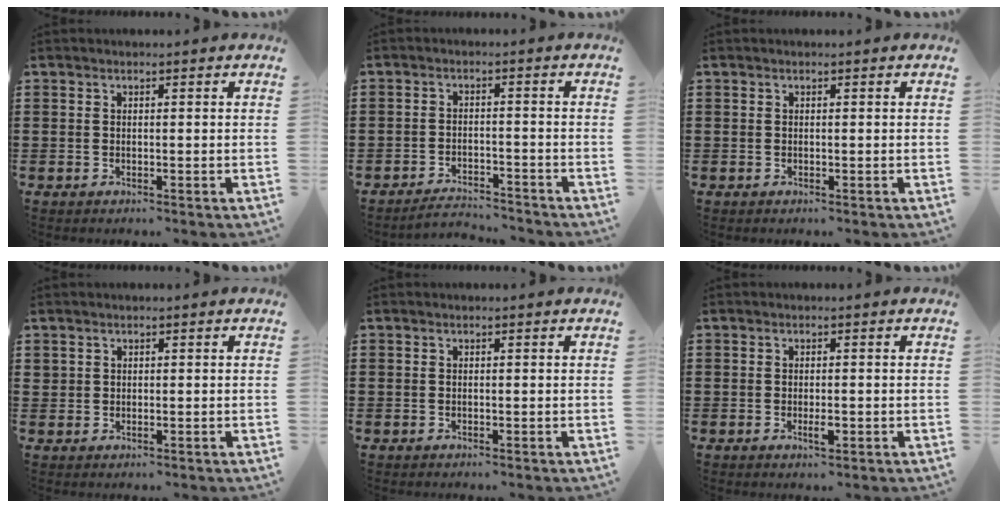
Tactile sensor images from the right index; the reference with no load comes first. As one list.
[{"total": 3.0, "force": [-3.0, 0.3, 0.1], "torque": [-0.009, 0.003, -0.063]}, {"total": 0.0}, {"total": 0.7, "force": [0.4, 0.6, 0.1], "torque": [-0.004, 0.002, 0.007]}, {"total": 0.0}, {"total": 2.0, "force": [-0.7, 0.6, 1.8], "torque": [-0.039, -0.004, -0.014]}]